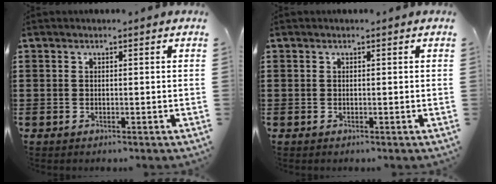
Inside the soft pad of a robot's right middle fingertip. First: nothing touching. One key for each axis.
{"total": 0.0}